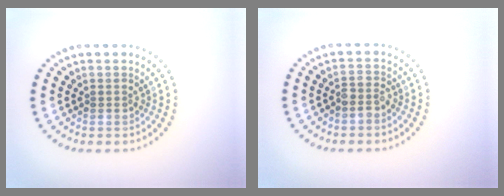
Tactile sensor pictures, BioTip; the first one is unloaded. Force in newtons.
{"total": 1.3, "press": 1.1, "slide": 0.8}